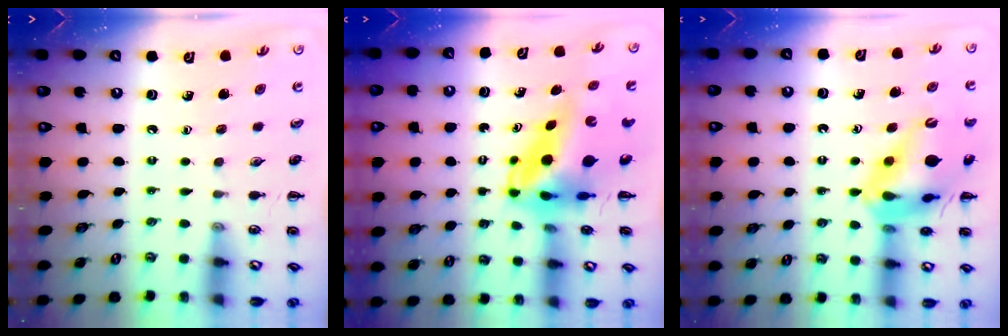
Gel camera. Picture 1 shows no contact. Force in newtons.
{"total": 8.4, "press": 7.9, "slide": 2.8}
{"total": 16.8, "press": 16.5, "slide": 3.5}